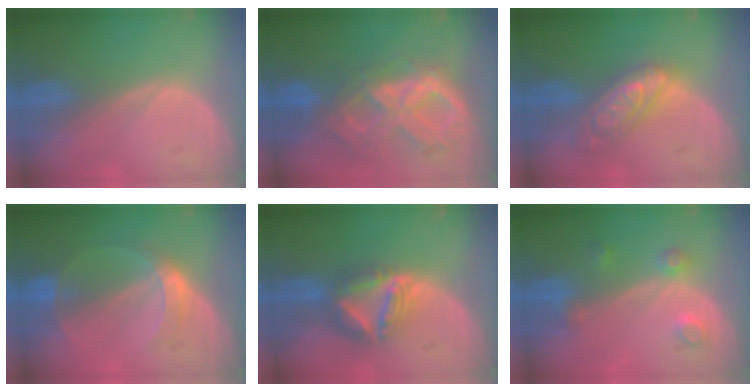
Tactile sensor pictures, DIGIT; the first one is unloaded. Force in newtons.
{"total": 10.5, "press": 9.0, "slide": 5.5}
{"total": 7.2, "press": 7.2, "slide": 0.6}
{"total": 5.2, "press": 4.7, "slide": 2.0}
{"total": 7.7, "press": 6.7, "slide": 3.7}
{"total": 3.6, "press": 3.3, "slide": 1.6}